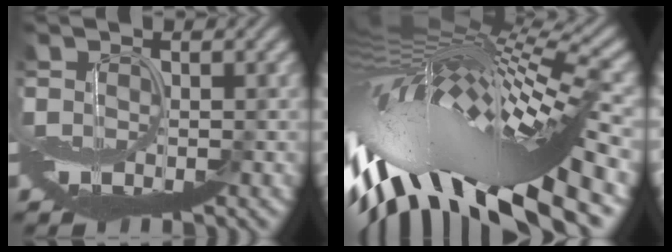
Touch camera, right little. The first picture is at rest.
{"total": 17.1, "force": [-4.3, 5.0, 15.8], "torque": [-0.272, 0.009, -0.070]}